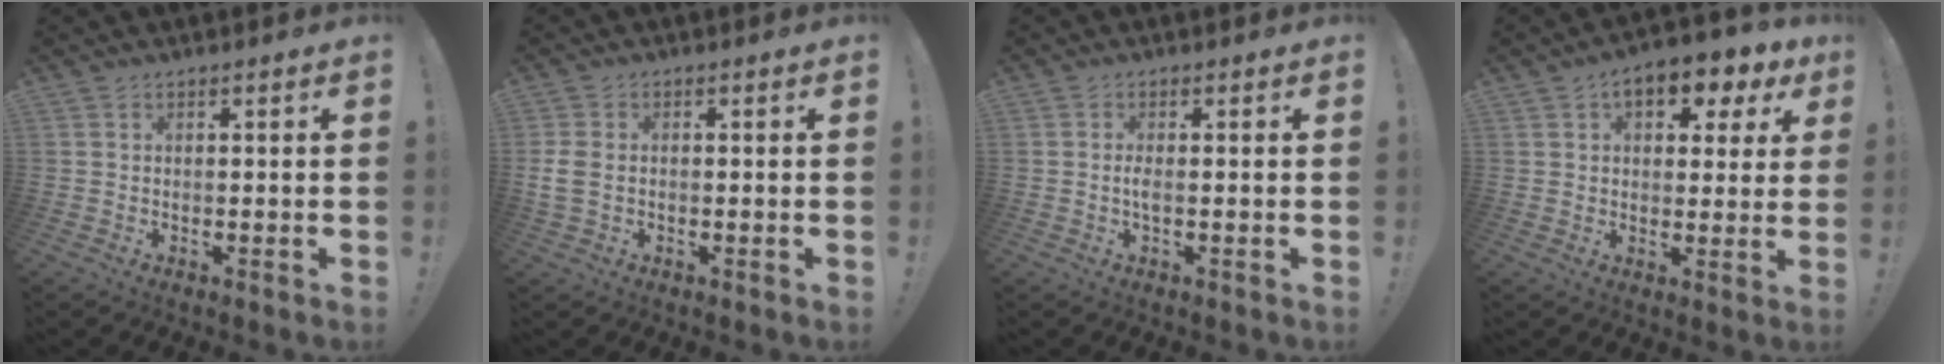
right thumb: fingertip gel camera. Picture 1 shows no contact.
{"total": 4.2, "force": [-0.2, 2.9, 3.1], "torque": [-0.070, 0.009, -0.001]}
{"total": 1.9, "force": [-0.4, 0.3, 1.9], "torque": [-0.044, -0.002, -0.011]}
{"total": 9.1, "force": [4.4, 4.9, 6.3], "torque": [-0.081, -0.022, 0.075]}